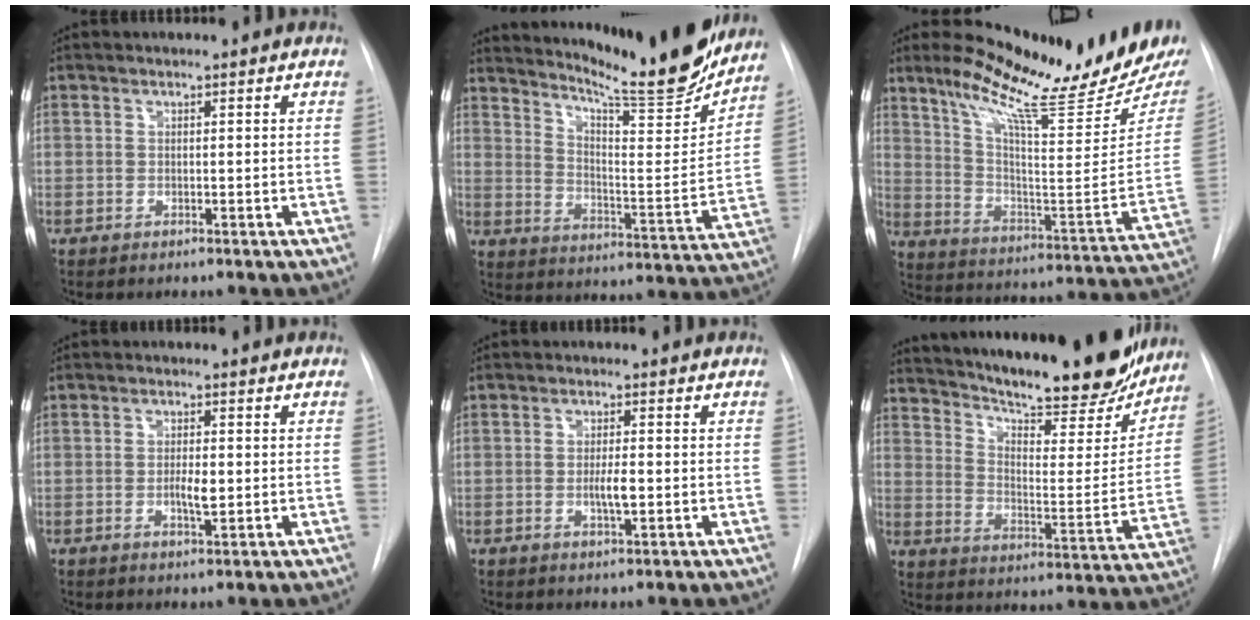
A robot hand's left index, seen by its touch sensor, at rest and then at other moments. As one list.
[{"total": 20.8, "force": [18.8, 1.1, 8.8], "torque": [-0.135, -0.079, 0.258]}, {"total": 21.2, "force": [17.8, 0.4, 11.5], "torque": [-0.182, -0.082, 0.261]}, {"total": 2.9, "force": [-0.7, 0.8, 2.7], "torque": [-0.050, -0.006, -0.010]}, {"total": 3.0, "force": [-0.9, 0.6, 2.9], "torque": [-0.053, -0.007, -0.013]}, {"total": 27.0, "force": [23.1, 5.1, 13.0], "torque": [-0.210, -0.053, 0.310]}]